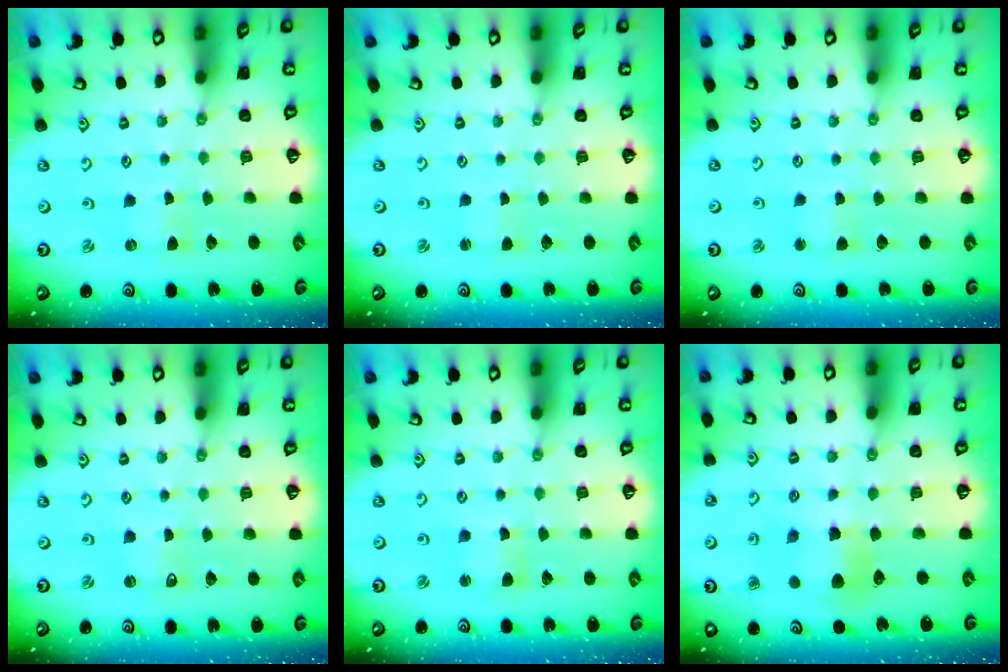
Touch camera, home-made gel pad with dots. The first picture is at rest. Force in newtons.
{"total": 0.5, "press": 0.5, "slide": 0.0}
{"total": 2.7, "press": 2.7, "slide": 0.3}
{"total": 0.0}
{"total": 3.3, "press": 3.2, "slide": 0.3}
{"total": 7.5, "press": 7.5, "slide": 0.7}